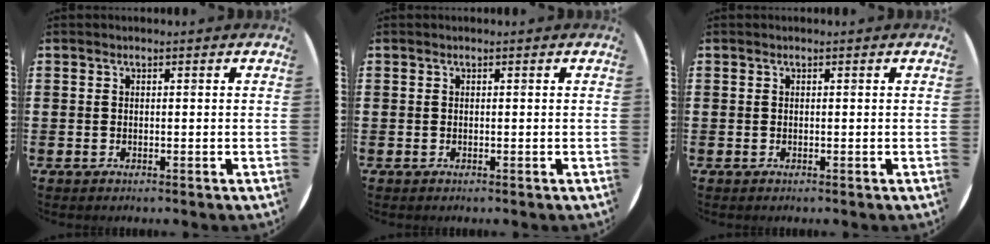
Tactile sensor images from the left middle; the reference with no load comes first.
{"total": 0.0}
{"total": 0.0}